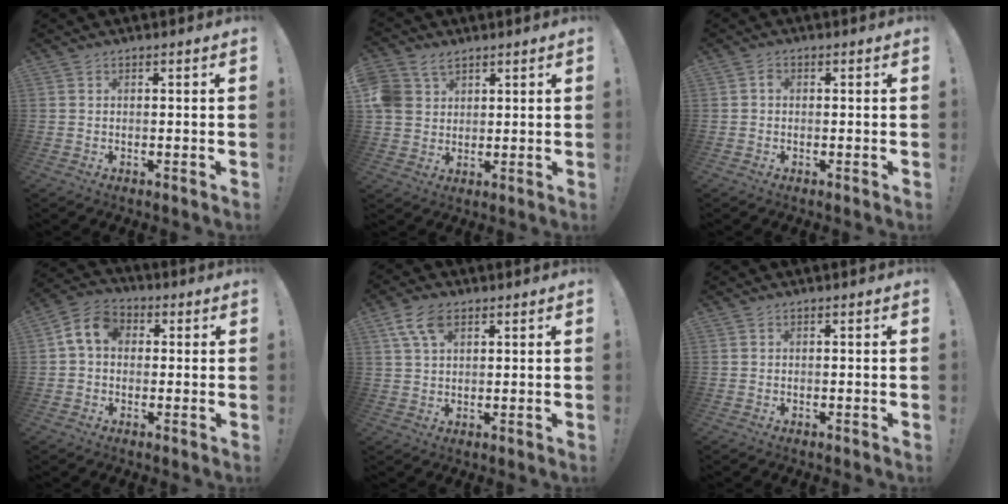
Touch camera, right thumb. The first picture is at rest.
{"total": 8.0, "force": [4.5, 6.0, 2.8], "torque": [-0.056, -0.016, 0.091]}
{"total": 1.2, "force": [-0.3, 1.0, 0.6], "torque": [-0.010, 0.005, -0.007]}
{"total": 9.2, "force": [1.7, 6.9, 5.8], "torque": [-0.109, 0.016, 0.037]}
{"total": 7.6, "force": [3.6, 4.4, 5.1], "torque": [-0.092, 0.001, 0.072]}
{"total": 0.0}